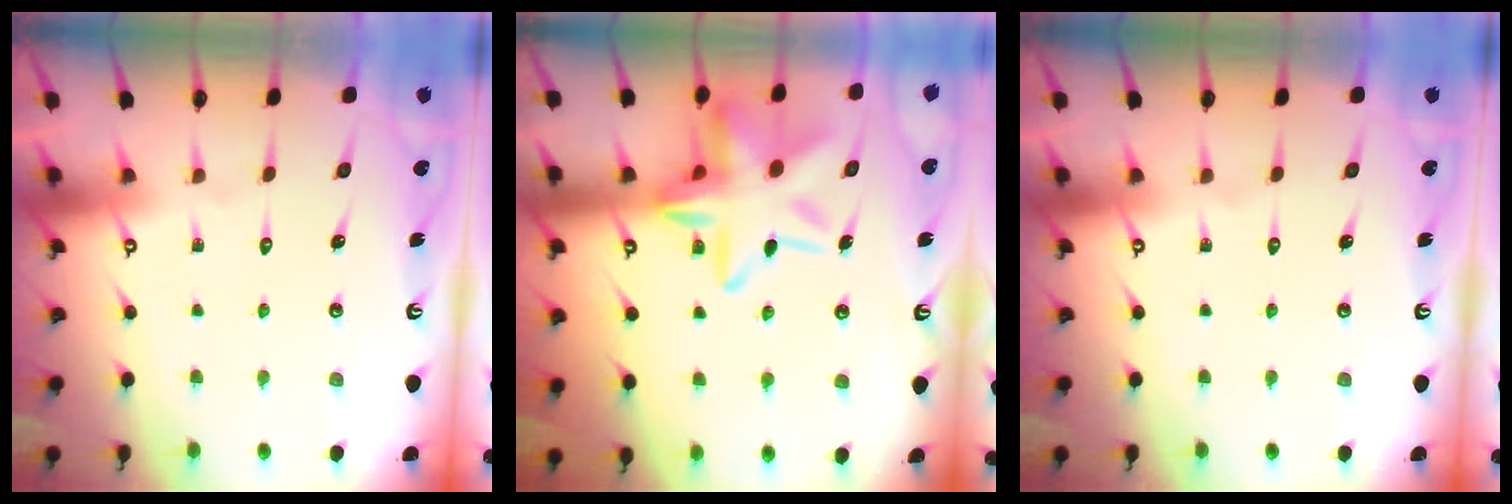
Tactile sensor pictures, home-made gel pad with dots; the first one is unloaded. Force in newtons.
{"total": 18.5, "press": 18.4, "slide": 1.9}
{"total": 0.0}